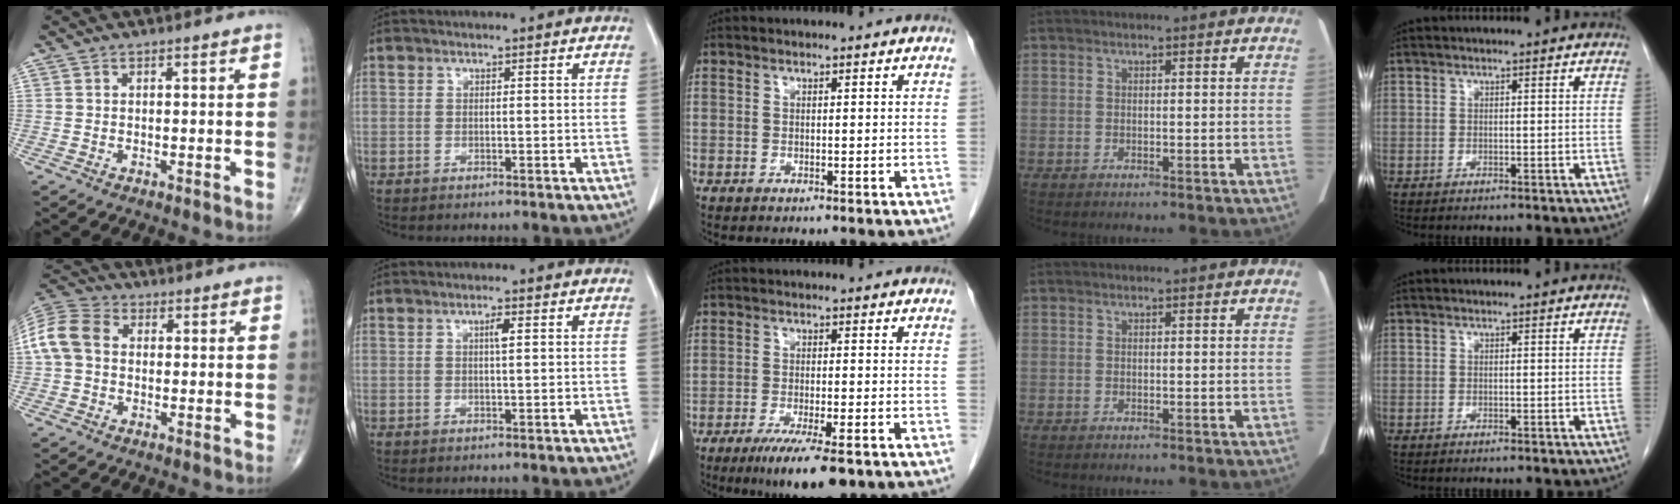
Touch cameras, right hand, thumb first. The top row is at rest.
{"thumb": {"total": 9.6, "force": [0.5, 7.3, 6.3], "torque": [-0.129, 0.031, 0.000]}, "index": {"total": 2.0, "force": [0.7, 0.3, 1.8], "torque": [-0.034, 0.000, 0.012]}, "middle": {"total": 9.0, "force": [-6.0, 1.3, 6.6], "torque": [-0.100, -0.020, -0.089]}}